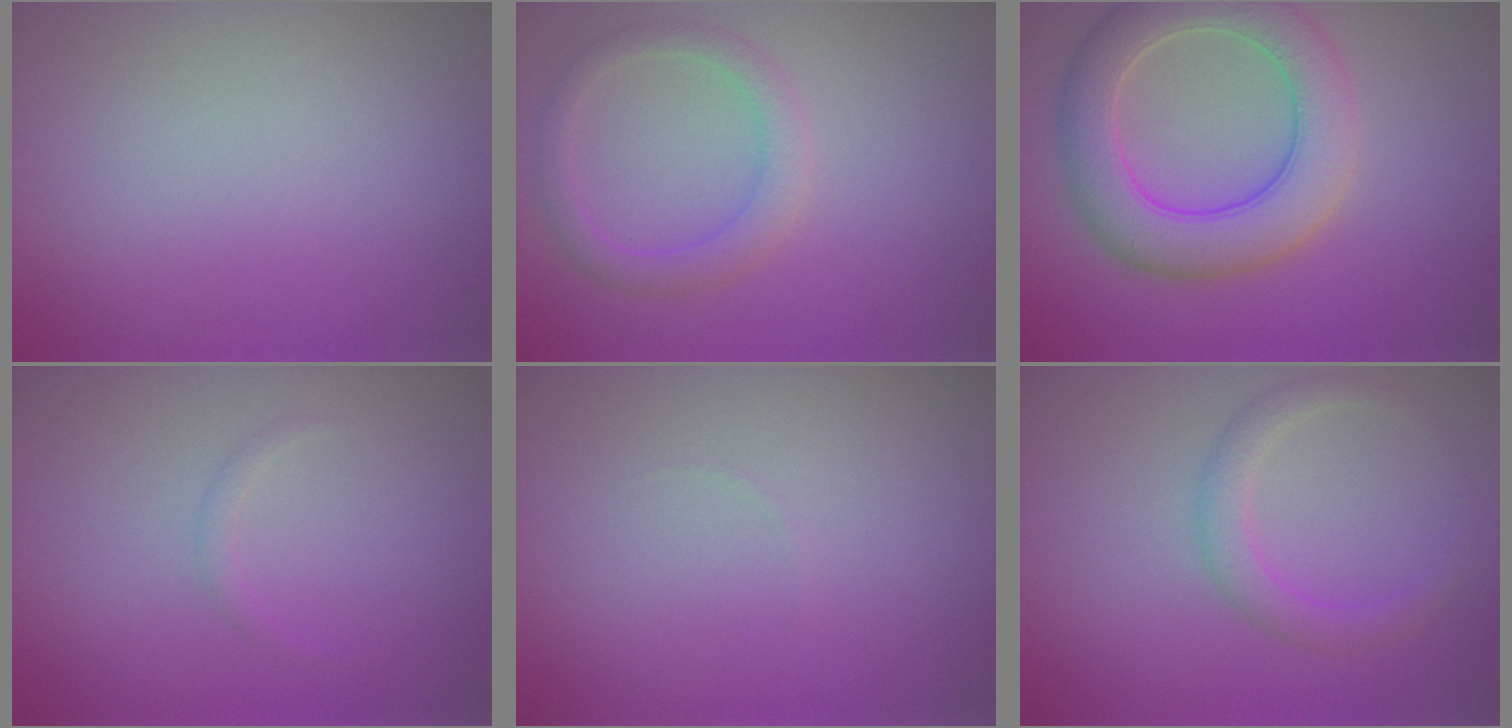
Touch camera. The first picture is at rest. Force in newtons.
{"total": 2.5, "press": 2.5, "slide": 0.3}
{"total": 6.5, "press": 6.5, "slide": 0.6}
{"total": 0.6, "press": 0.6, "slide": 0.1}
{"total": 0.0}
{"total": 2.3, "press": 2.2, "slide": 0.1}